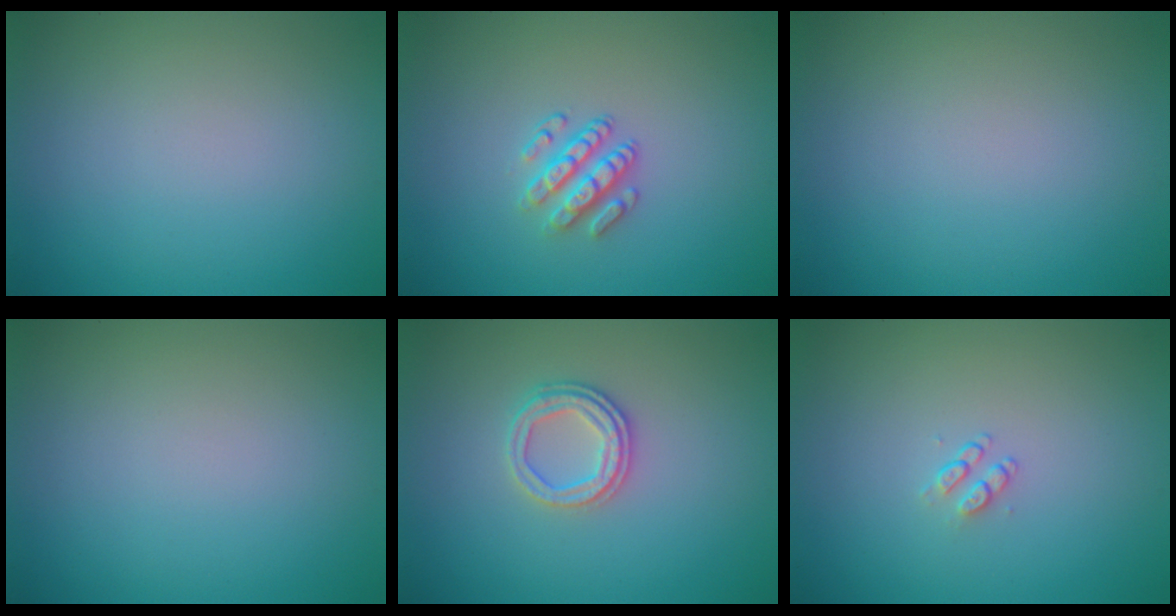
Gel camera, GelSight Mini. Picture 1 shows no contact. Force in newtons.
{"total": 2.3, "press": 1.9, "slide": 1.4}
{"total": 0.0}
{"total": 0.0}
{"total": 2.5, "press": 2.4, "slide": 0.8}
{"total": 1.1, "press": 0.7, "slide": 0.8}